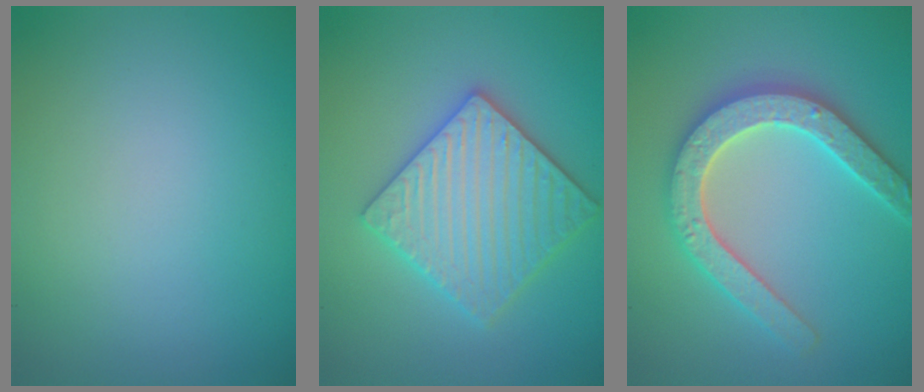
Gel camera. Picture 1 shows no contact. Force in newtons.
{"total": 5.9, "press": 5.8, "slide": 1.0}
{"total": 5.3, "press": 5.2, "slide": 0.9}